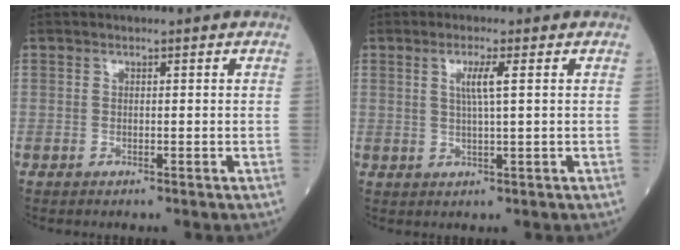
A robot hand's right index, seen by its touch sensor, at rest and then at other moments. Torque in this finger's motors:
{"motor_torque": [0.12, 0.03, 0.06, 0.03]}